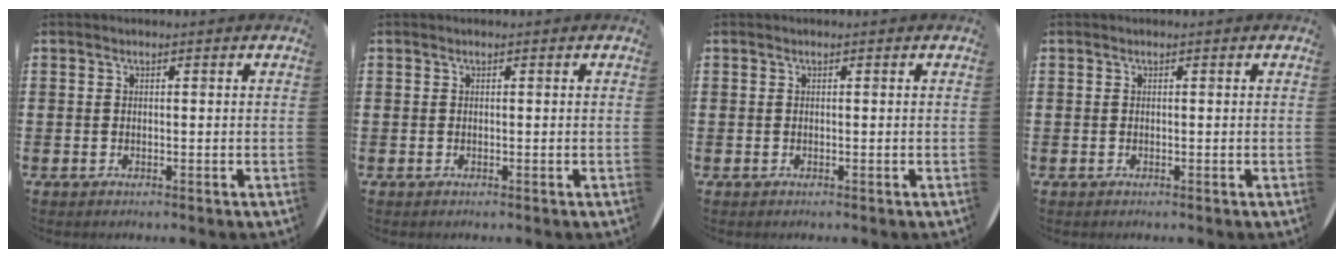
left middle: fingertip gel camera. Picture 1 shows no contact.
{"total": 0.0}
{"total": 0.0}
{"total": 0.0}